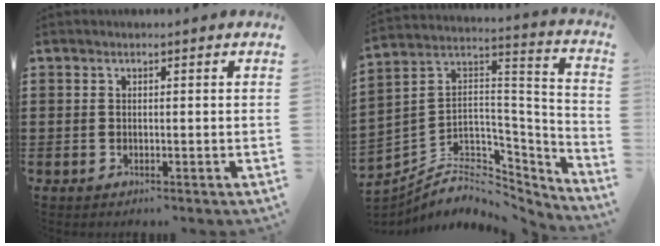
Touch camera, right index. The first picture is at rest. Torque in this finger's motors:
{"motor_torque": [-0.08, 0.19, -1.05, -0.21]}